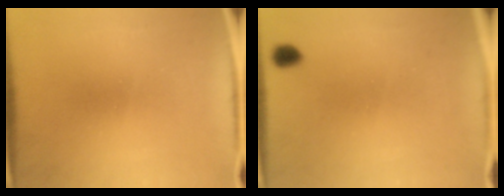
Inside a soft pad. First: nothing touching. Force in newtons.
{"total": 1.3}